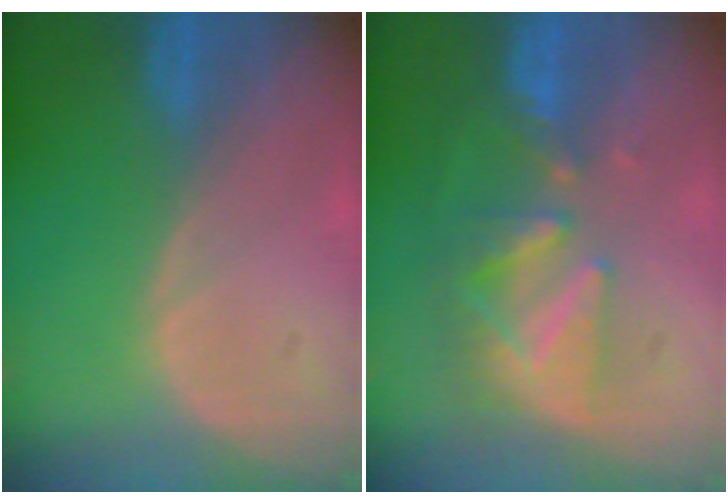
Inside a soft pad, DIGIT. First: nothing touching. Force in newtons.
{"total": 8.5, "press": 7.9, "slide": 3.2}